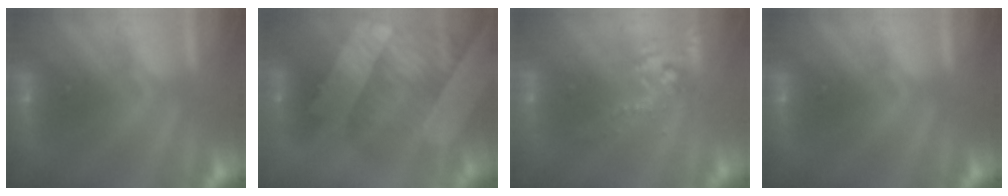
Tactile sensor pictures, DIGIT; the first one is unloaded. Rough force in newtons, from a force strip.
{"total": 3.5}
{"total": 2.6}
{"total": 0.0}